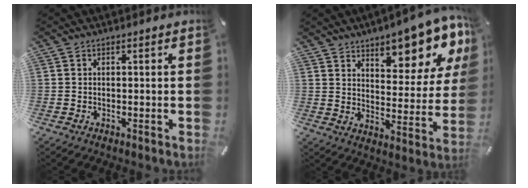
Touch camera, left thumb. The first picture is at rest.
{"total": 12.3, "force": [10.0, 4.8, 5.4], "torque": [-0.057, -0.088, 0.169]}